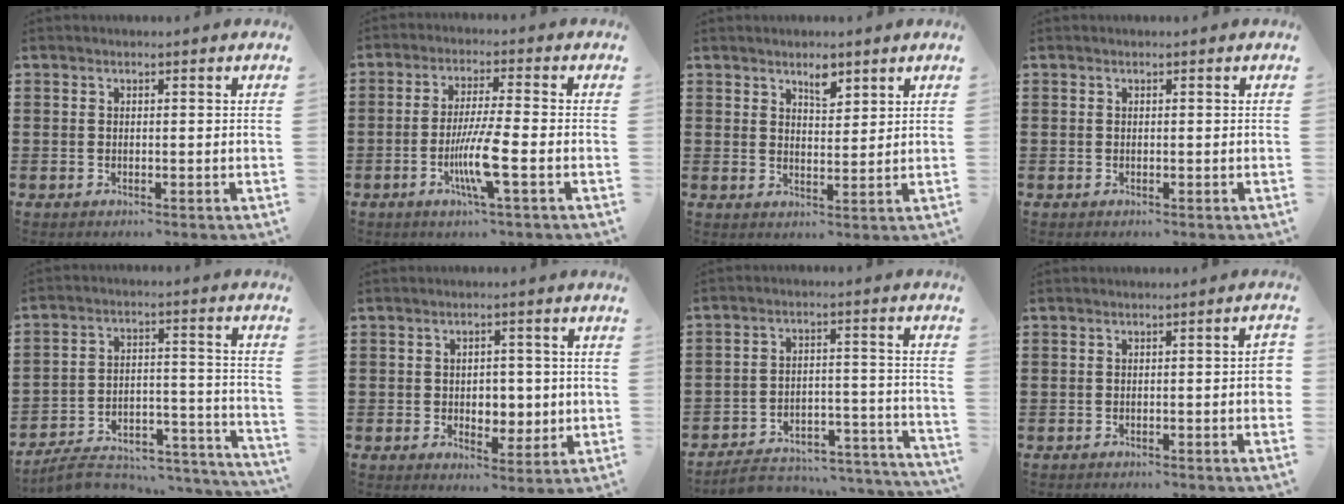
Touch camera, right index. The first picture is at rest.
{"total": 7.7, "force": [-2.6, 0.5, 7.2], "torque": [-0.146, -0.018, -0.052]}
{"total": 3.2, "force": [2.4, 1.3, 1.7], "torque": [-0.022, -0.003, 0.040]}
{"total": 0.0}
{"total": 8.3, "force": [-7.4, 2.3, 3.0], "torque": [-0.039, 0.026, -0.137]}
{"total": 4.1, "force": [-0.1, 3.3, 2.3], "torque": [-0.041, 0.006, -0.010]}
{"total": 5.3, "force": [-5.0, 1.2, 1.4], "torque": [-0.022, 0.008, -0.098]}
{"total": 2.6, "force": [-1.1, 0.4, 2.3], "torque": [-0.035, 0.001, -0.019]}